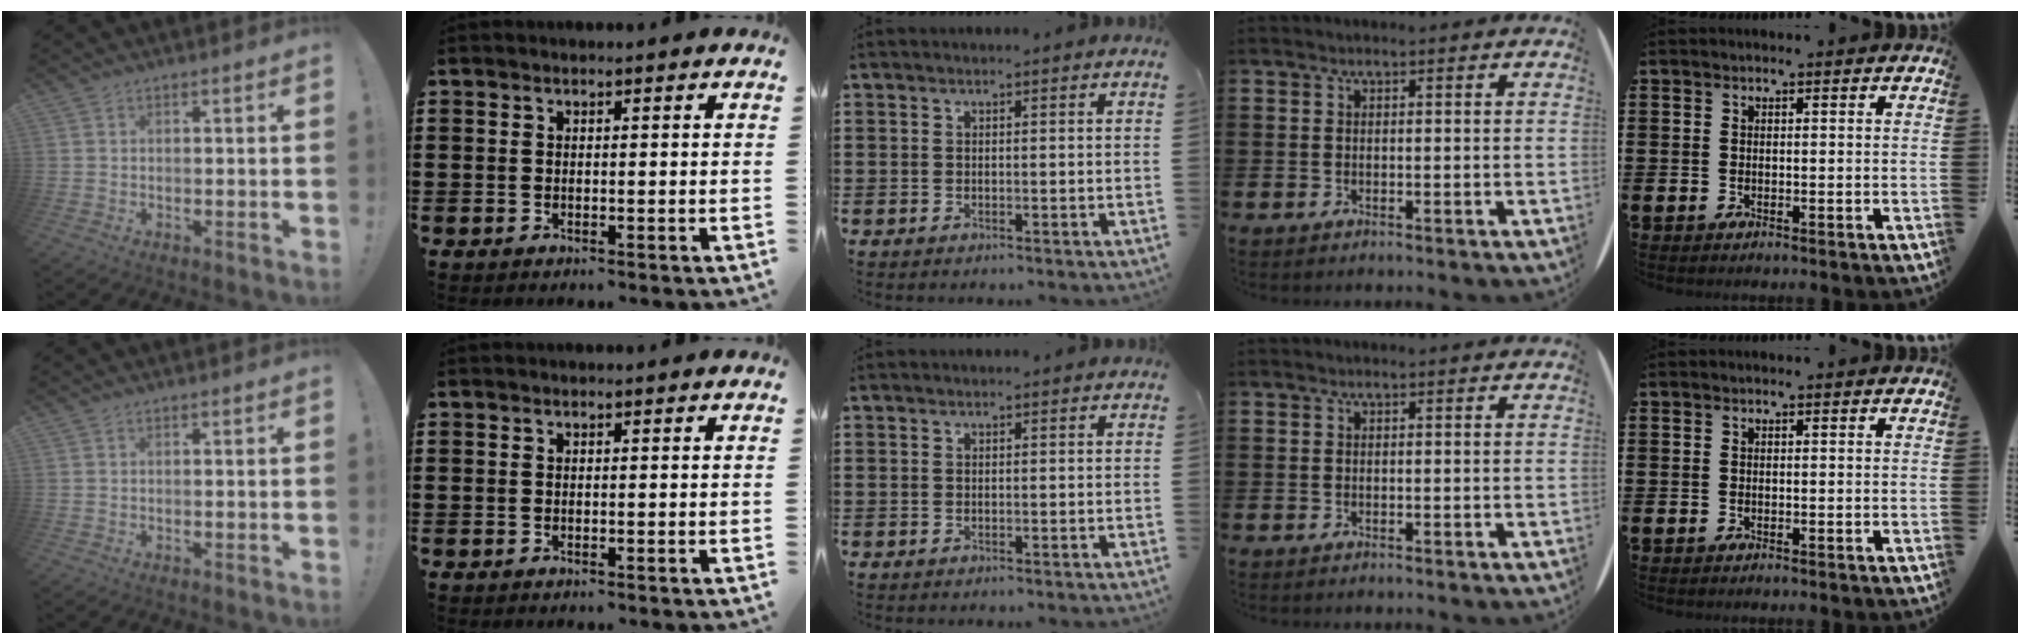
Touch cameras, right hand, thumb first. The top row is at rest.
{}